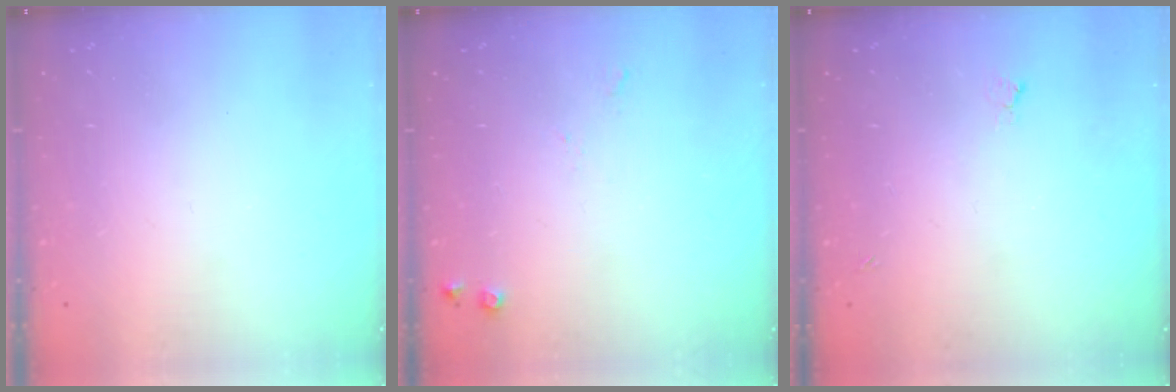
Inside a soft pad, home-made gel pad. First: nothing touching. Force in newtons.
{"total": 4.4, "press": 4.3, "slide": 0.7}
{"total": 2.5, "press": 2.4, "slide": 0.6}